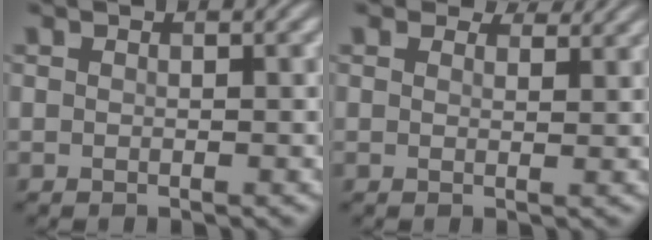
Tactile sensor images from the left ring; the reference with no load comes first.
{"total": 2.8, "force": [2.5, 1.0, 0.8], "torque": [-0.021, 0.001, 0.027]}